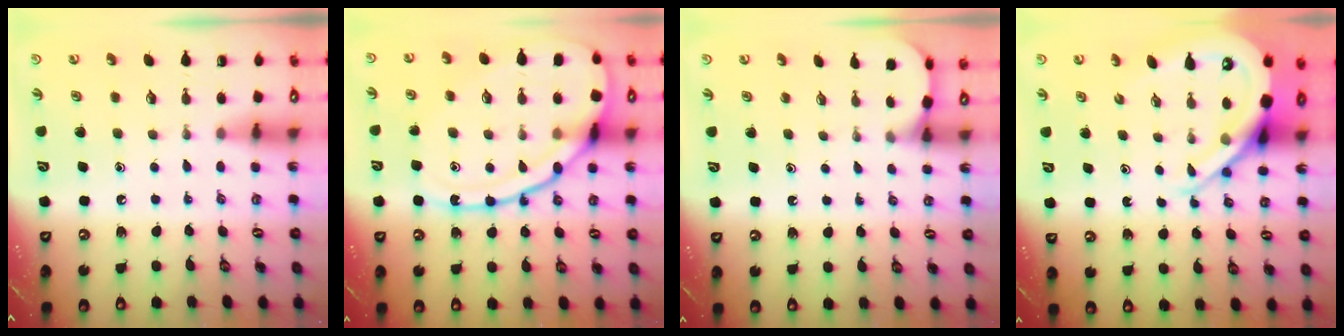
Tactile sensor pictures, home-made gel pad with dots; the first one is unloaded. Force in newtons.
{"total": 19.4, "press": 19.3, "slide": 2.0}
{"total": 1.8, "press": 1.8, "slide": 0.1}
{"total": 12.0, "press": 11.9, "slide": 1.3}